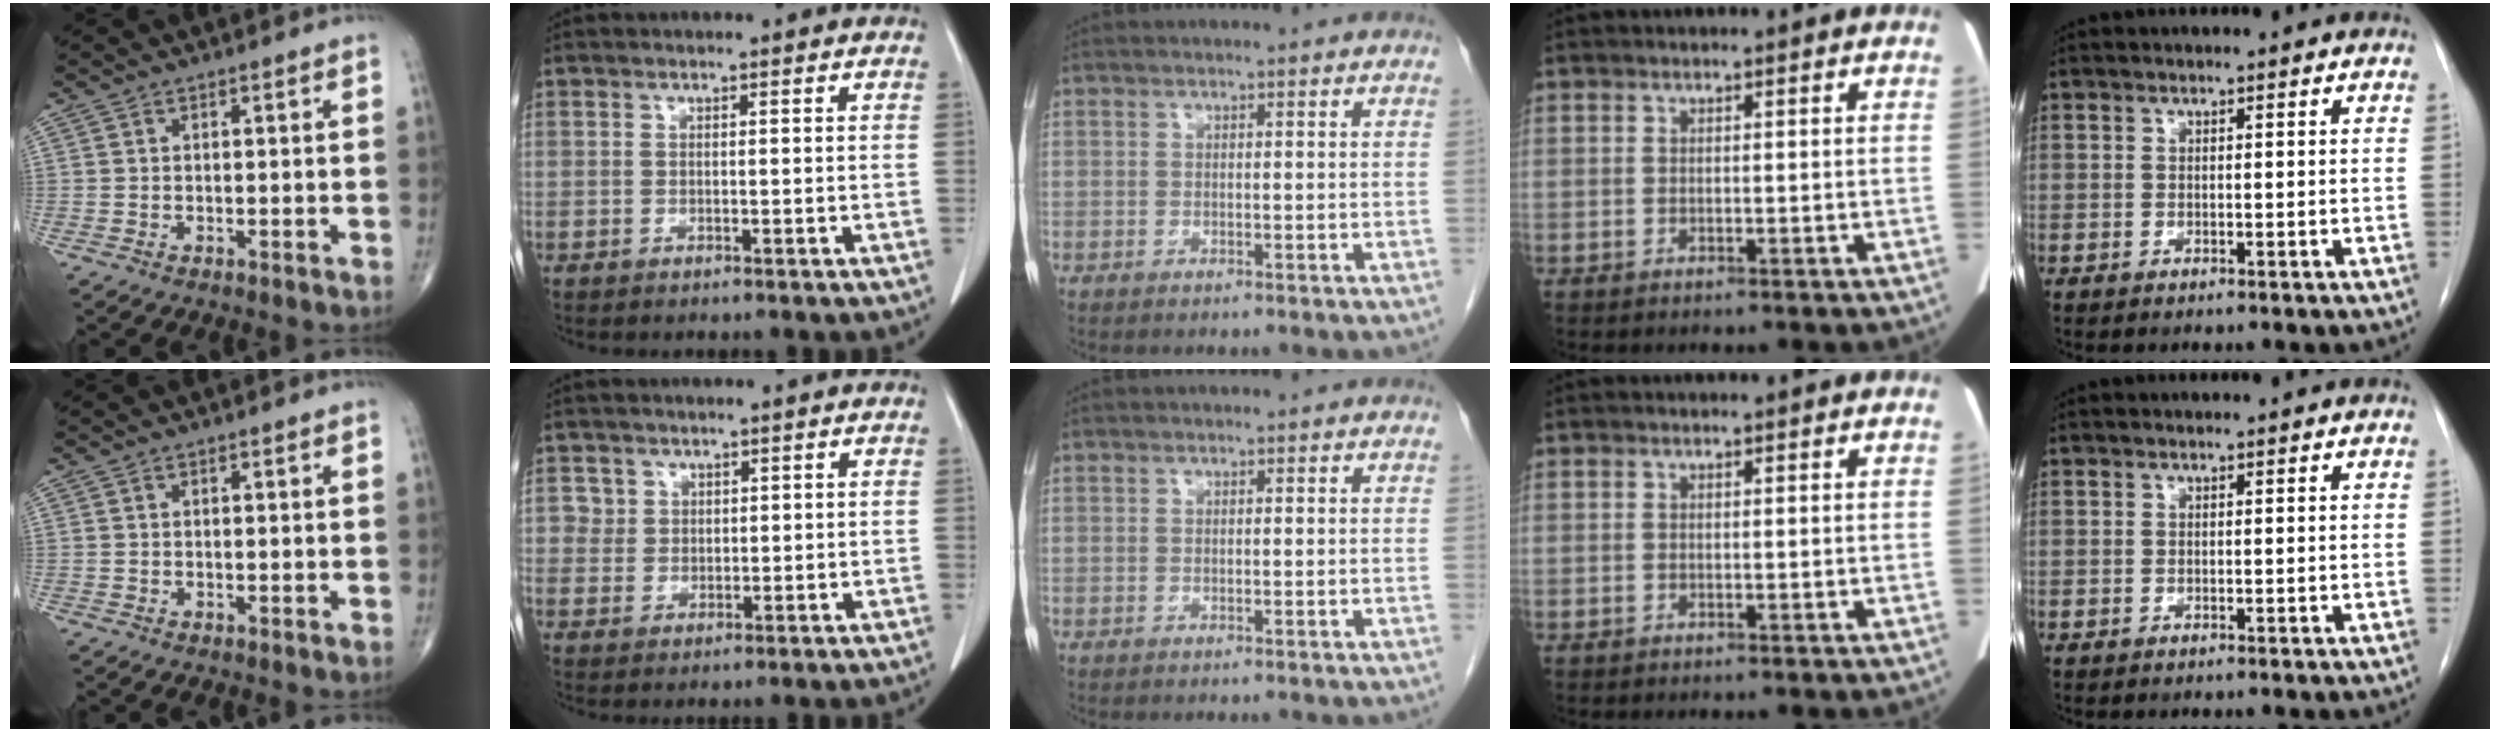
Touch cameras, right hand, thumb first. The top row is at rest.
{"index": {"total": 3.4, "force": [1.4, 3.1, -0.1], "torque": [0.020, 0.001, 0.022]}}